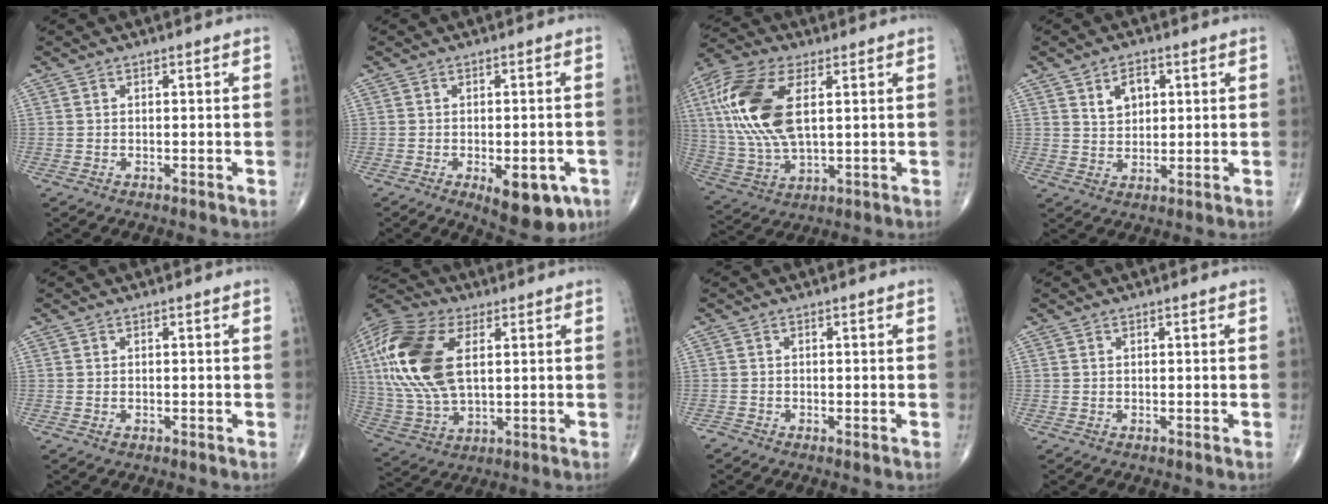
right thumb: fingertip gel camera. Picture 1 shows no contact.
{"total": 10.3, "force": [-4.1, 4.5, 8.2], "torque": [-0.087, 0.000, -0.046]}
{"total": 18.4, "force": [4.2, 9.0, 15.4], "torque": [-0.340, -0.002, 0.079]}
{"total": 5.0, "force": [2.1, 3.3, 3.2], "torque": [-0.034, -0.010, 0.037]}
{"total": 0.5, "force": [-0.2, 0.4, 0.3], "torque": [-0.004, 0.002, -0.001]}
{"total": 21.2, "force": [4.8, 11.3, 17.3], "torque": [-0.379, -0.005, 0.084]}
{"total": 0.7, "force": [-0.7, 0.2, 0.1], "torque": [-0.001, -0.002, -0.019]}
{"total": 0.0}